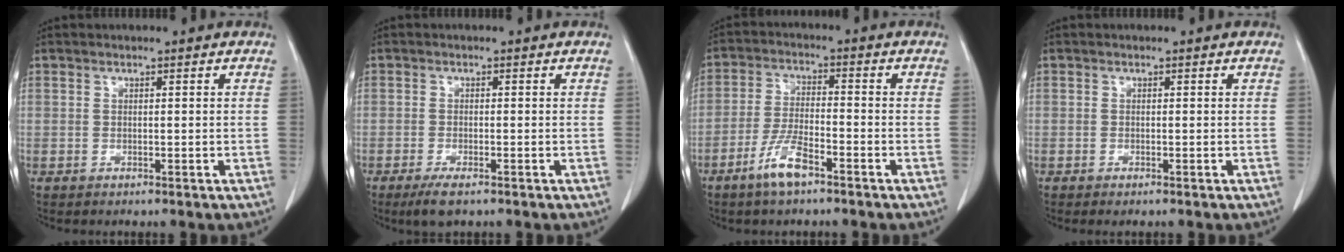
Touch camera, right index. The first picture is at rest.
{"total": 3.4, "force": [-2.3, 0.7, 2.4], "torque": [-0.048, -0.007, -0.039]}
{"total": 6.5, "force": [-4.2, 1.3, 4.8], "torque": [-0.101, -0.005, -0.081]}
{"total": 0.7, "force": [-0.5, 0.0, 0.5], "torque": [-0.011, -0.003, -0.008]}